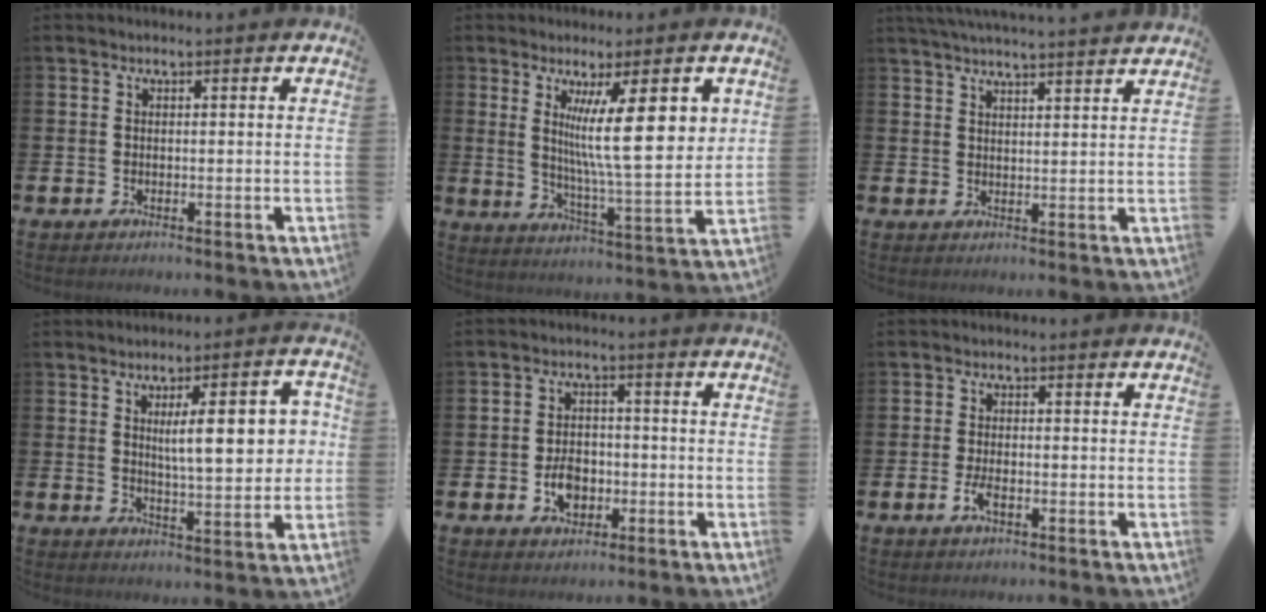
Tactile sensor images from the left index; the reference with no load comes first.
{"total": 12.2, "force": [5.2, 2.0, 10.8], "torque": [-0.184, -0.024, 0.080]}
{"total": 4.3, "force": [4.2, -0.6, 0.6], "torque": [-0.020, -0.017, 0.077]}
{"total": 9.4, "force": [2.1, 3.1, 8.7], "torque": [-0.120, -0.008, 0.024]}
{"total": 4.5, "force": [-1.3, 3.2, 2.9], "torque": [-0.047, 0.004, -0.025]}
{"total": 2.7, "force": [-1.0, 1.1, 2.3], "torque": [-0.041, 0.003, -0.018]}